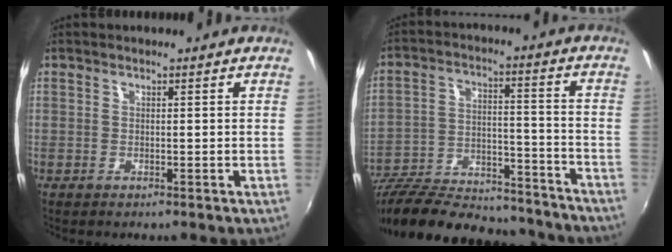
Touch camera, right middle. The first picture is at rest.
{"total": 29.7, "force": [-24.6, 9.5, 13.6], "torque": [-0.250, -0.003, -0.347]}